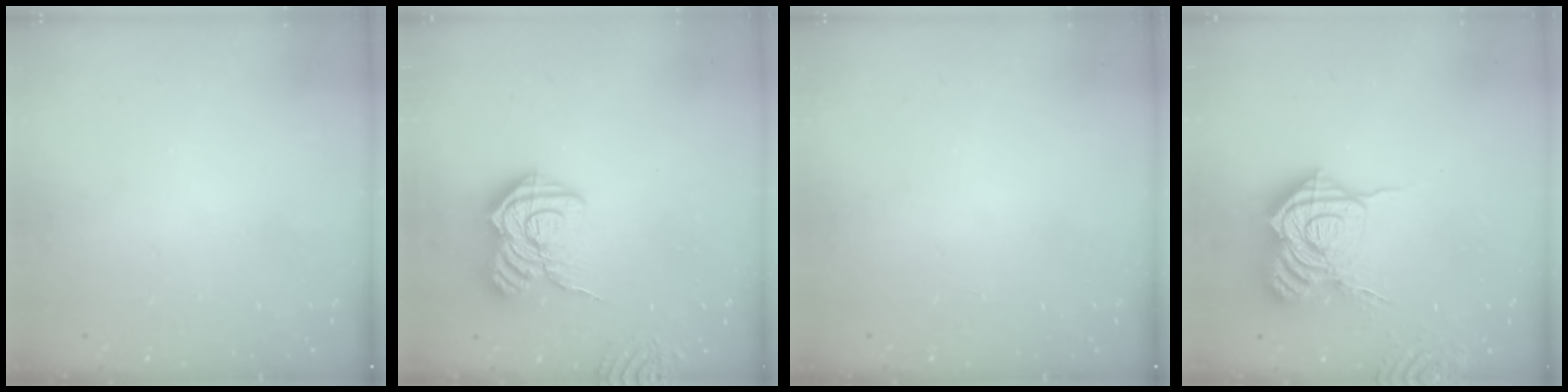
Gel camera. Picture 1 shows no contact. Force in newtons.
{"total": 16.7, "press": 16.7, "slide": 1.4}
{"total": 0.0}
{"total": 20.6, "press": 20.5, "slide": 2.3}